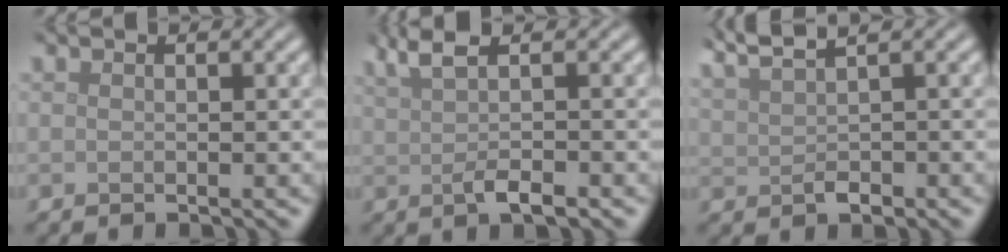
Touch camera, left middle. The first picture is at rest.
{"total": 3.5, "force": [0.7, 0.9, 3.3], "torque": [-0.062, 0.001, 0.016]}
{"total": 3.3, "force": [2.3, 0.9, 2.2], "torque": [-0.044, 0.010, 0.052]}